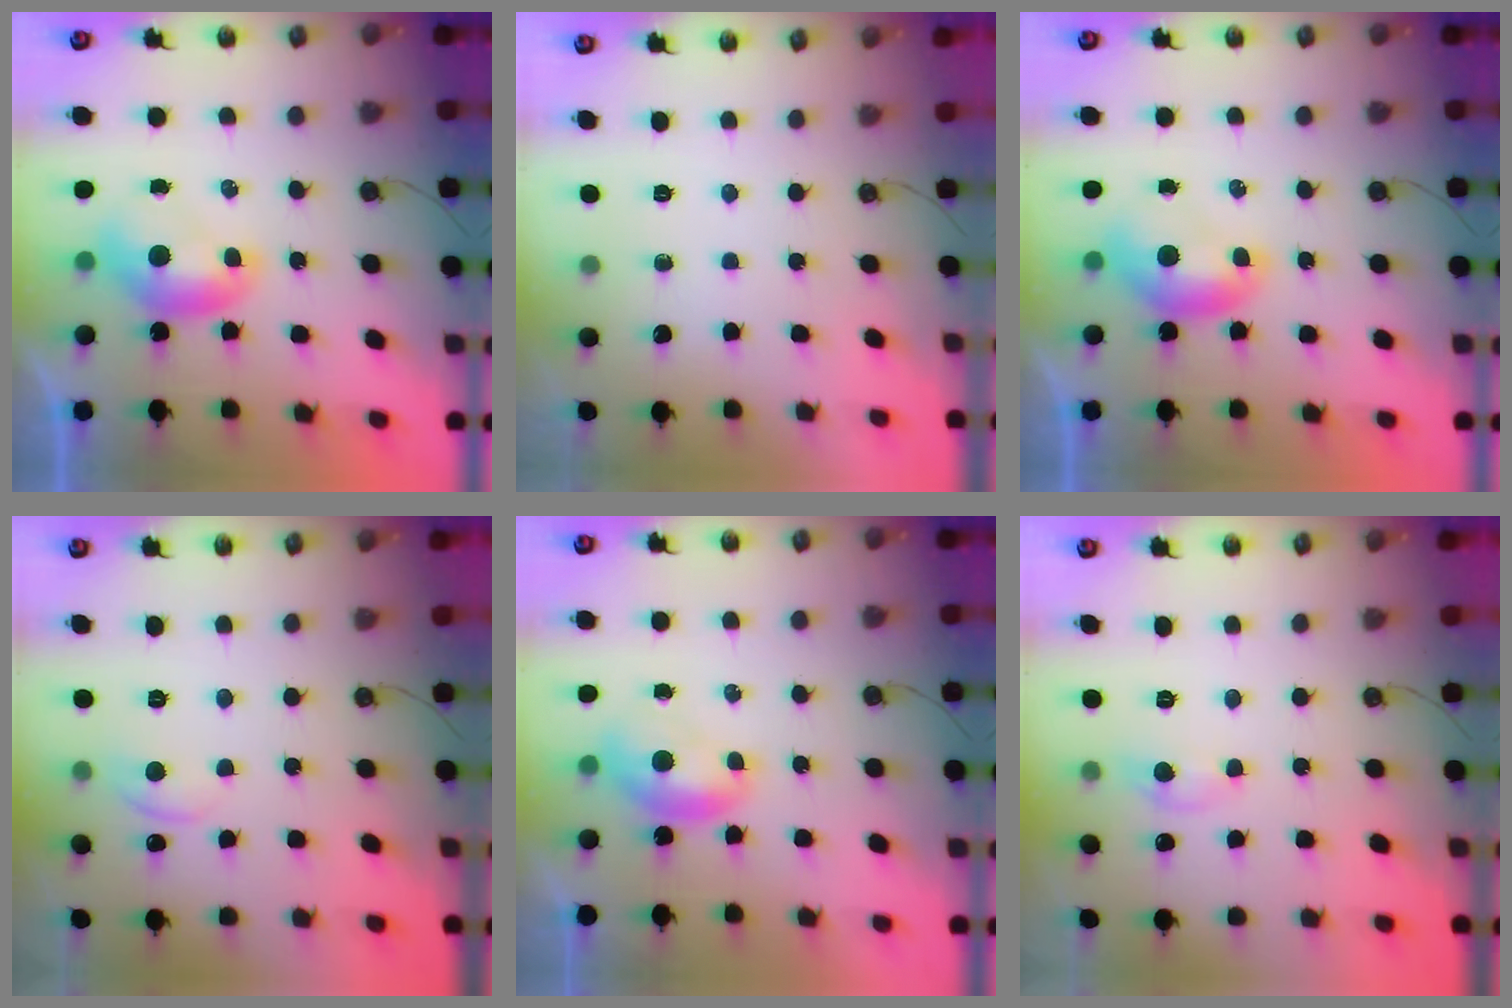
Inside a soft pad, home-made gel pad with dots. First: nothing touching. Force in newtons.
{"total": 0.0}
{"total": 0.0}
{"total": 2.1, "press": 2.1, "slide": 0.5}
{"total": 1.1, "press": 0.8, "slide": 0.8}
{"total": 1.2, "press": 1.2, "slide": 0.2}